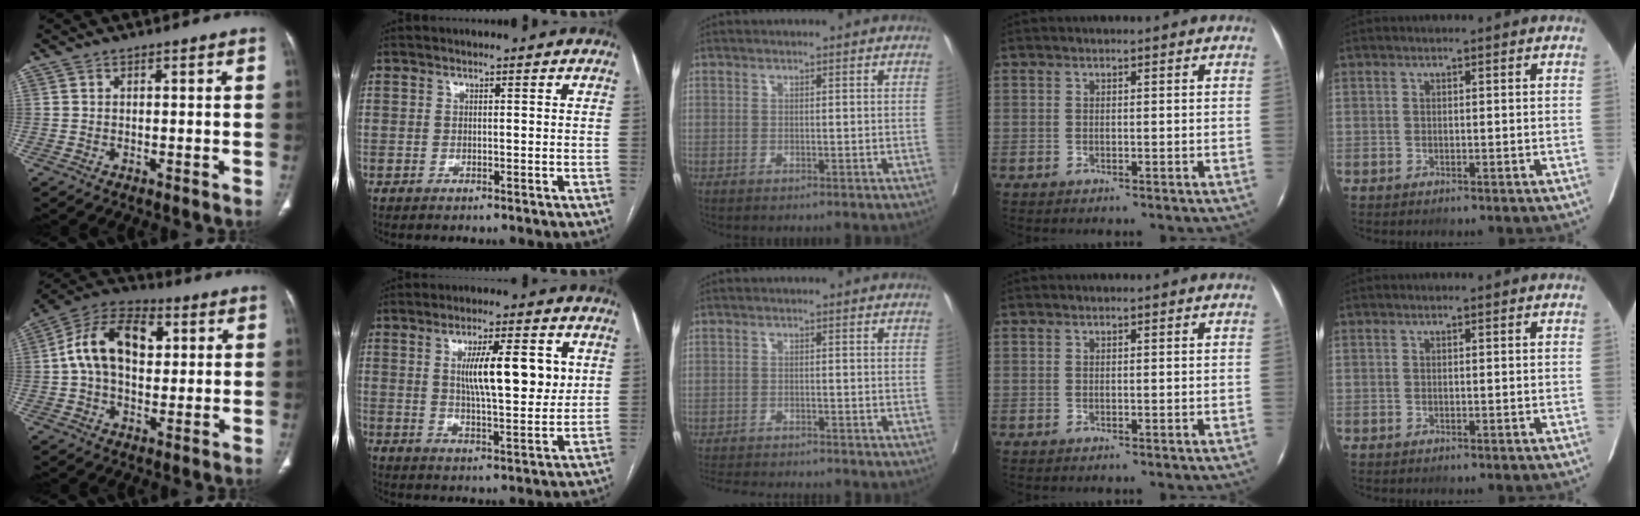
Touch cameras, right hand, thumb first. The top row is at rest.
{"thumb": {"total": 14.9, "force": [2.8, 9.5, 11.1], "torque": [-0.177, 0.023, 0.041]}, "index": {"total": 10.9, "force": [2.8, 2.3, 10.2], "torque": [-0.165, 0.000, 0.047]}, "middle": {"total": 8.5, "force": [-8.0, 0.3, 2.8], "torque": [-0.036, -0.008, -0.114]}}